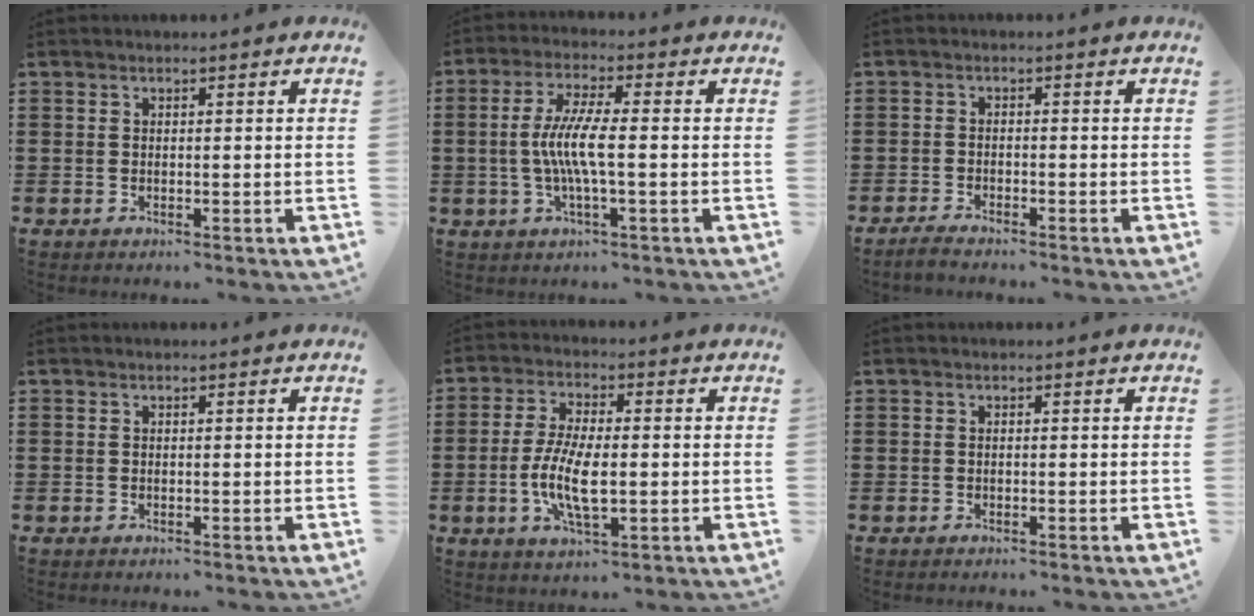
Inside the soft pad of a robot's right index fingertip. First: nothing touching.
{"total": 6.6, "force": [-0.6, 0.5, 6.5], "torque": [-0.136, -0.010, -0.018]}
{"total": 1.3, "force": [-1.3, -0.2, 0.3], "torque": [-0.007, 0.002, -0.024]}
{"total": 0.0}
{"total": 8.5, "force": [-1.3, 3.2, 7.8], "torque": [-0.168, -0.007, -0.028]}
{"total": 0.0}